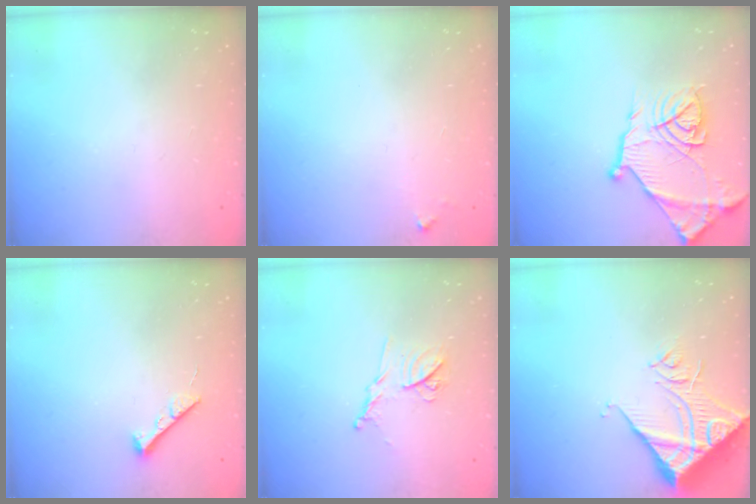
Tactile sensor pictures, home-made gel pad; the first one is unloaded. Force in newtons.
{"total": 3.1, "press": 3.1, "slide": 0.1}
{"total": 18.2, "press": 18.2, "slide": 1.4}
{"total": 5.4, "press": 5.4, "slide": 0.8}
{"total": 11.0, "press": 11.0, "slide": 0.4}
{"total": 13.9, "press": 13.8, "slide": 1.7}